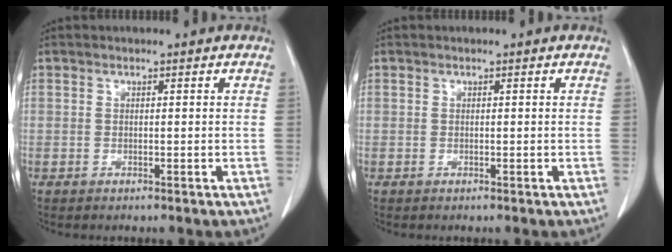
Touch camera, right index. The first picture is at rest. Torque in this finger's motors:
{"motor_torque": [0.00, 0.00, 0.00, 0.00]}